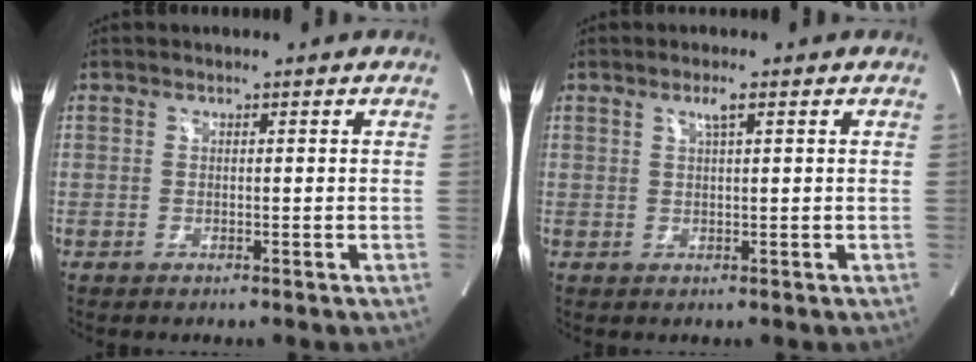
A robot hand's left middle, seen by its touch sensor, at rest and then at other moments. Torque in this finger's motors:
{"motor_torque": [0.23, -0.10, -0.01, 0.02]}